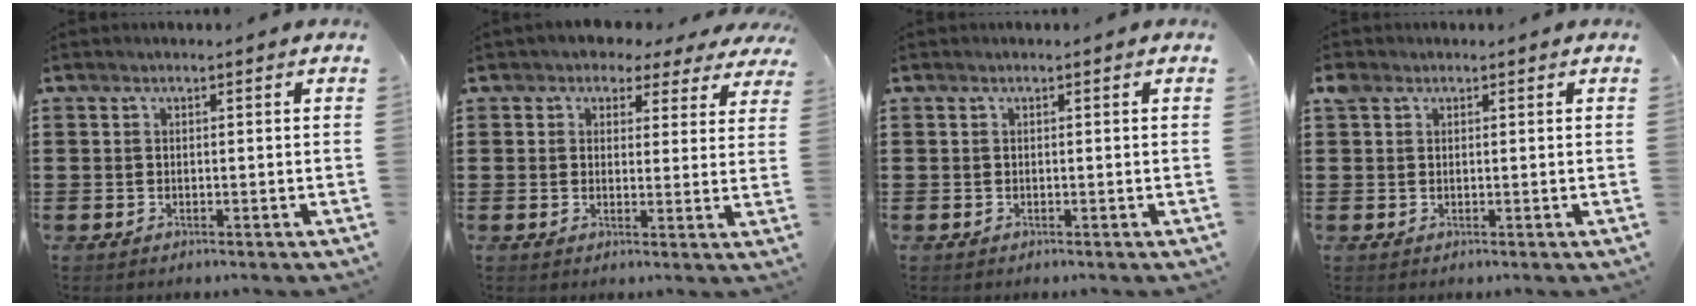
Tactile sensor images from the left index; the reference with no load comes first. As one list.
[{"total": 2.8, "force": [2.2, 1.7, 0.6], "torque": [-0.018, -0.005, 0.036]}, {"total": 0.0}, {"total": 1.5, "force": [0.8, 1.1, 0.7], "torque": [-0.019, 0.006, 0.014]}]